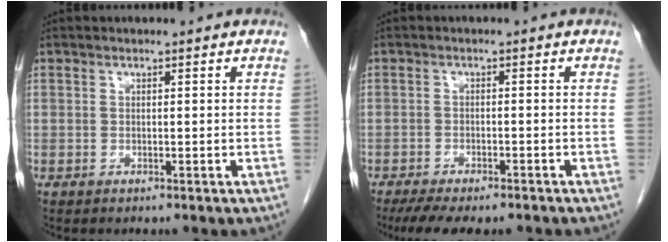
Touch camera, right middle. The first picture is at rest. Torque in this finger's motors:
{"motor_torque": [1.16, -0.98, 0.11, 0.04]}